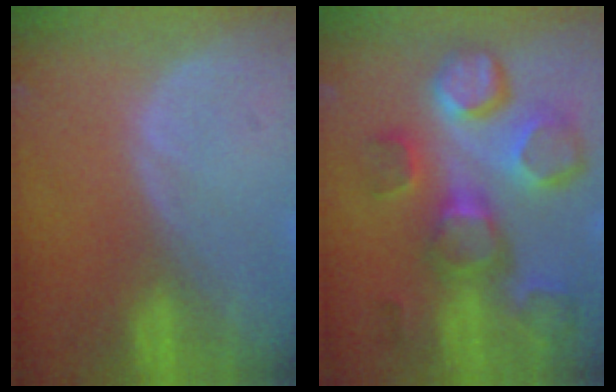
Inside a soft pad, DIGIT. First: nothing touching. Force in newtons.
{"total": 12.5, "press": 11.1, "slide": 5.7}